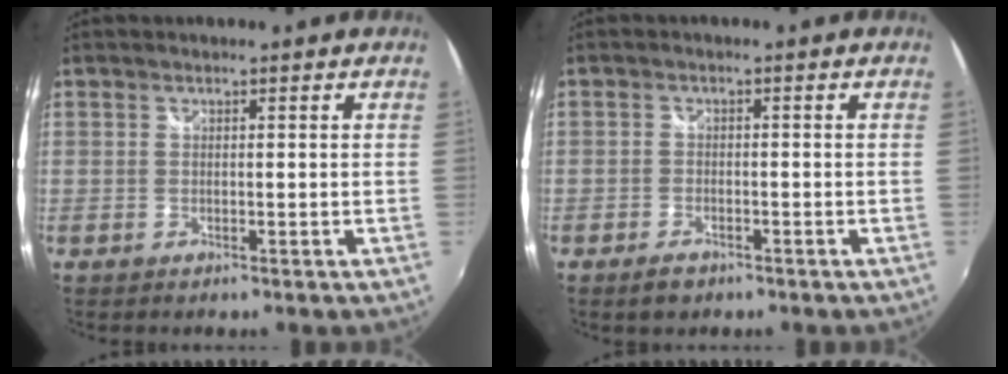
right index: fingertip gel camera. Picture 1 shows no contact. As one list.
[{"total": 3.1, "force": [-2.2, 1.8, 1.2], "torque": [-0.033, -0.002, -0.035]}]